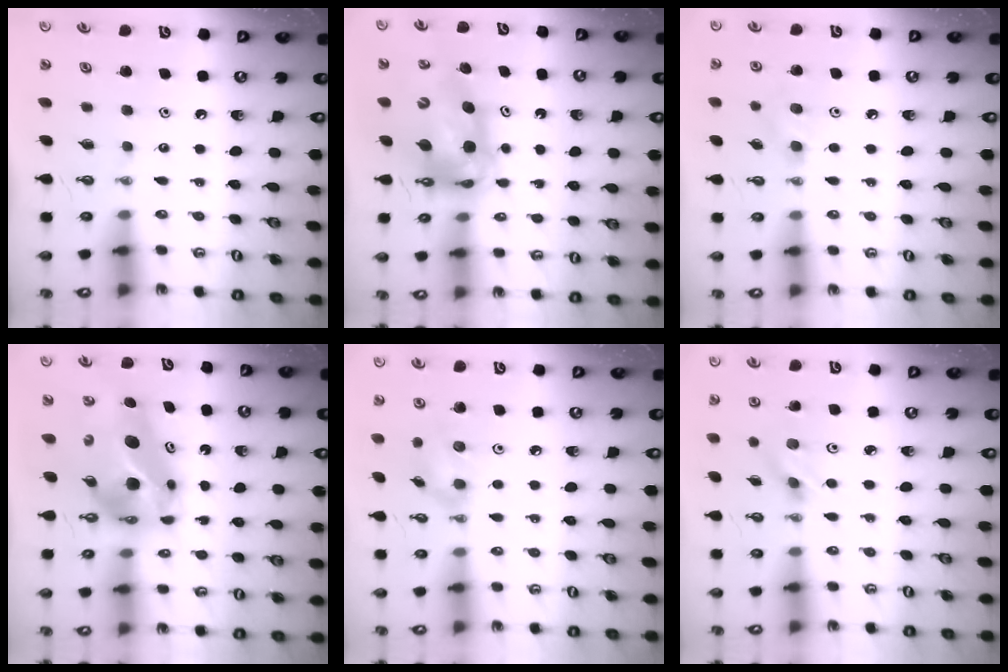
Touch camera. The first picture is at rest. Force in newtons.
{"total": 12.2, "press": 12.2, "slide": 1.1}
{"total": 8.3, "press": 7.3, "slide": 4.0}
{"total": 11.5, "press": 11.2, "slide": 2.4}
{"total": 9.5, "press": 9.1, "slide": 2.6}
{"total": 2.9, "press": 2.8, "slide": 0.8}